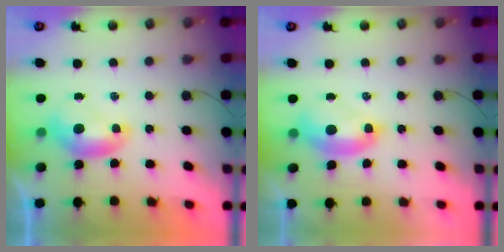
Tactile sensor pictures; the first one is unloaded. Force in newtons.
{"total": 2.5, "press": 2.4, "slide": 0.6}